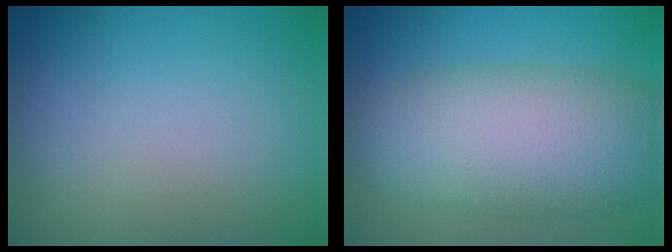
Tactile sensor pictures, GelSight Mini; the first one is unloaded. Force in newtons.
{"total": 8.6, "press": 8.6, "slide": 0.2}